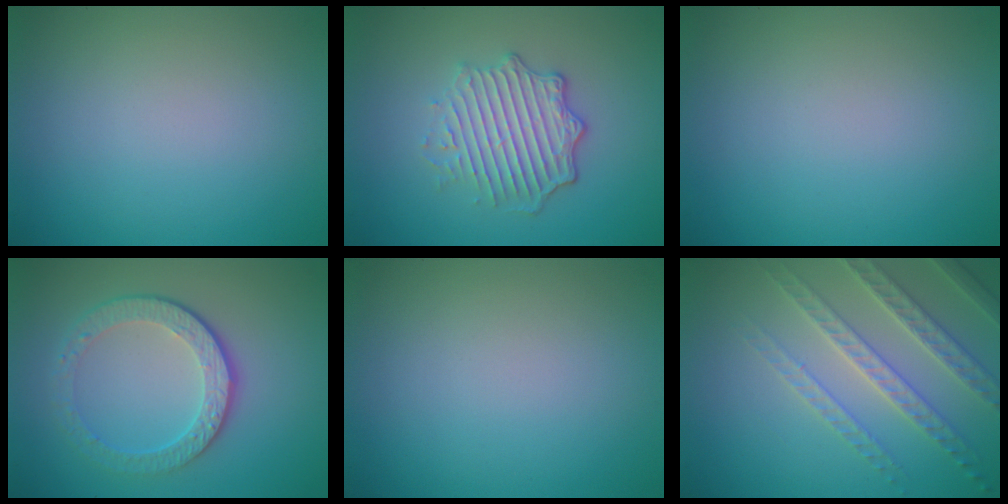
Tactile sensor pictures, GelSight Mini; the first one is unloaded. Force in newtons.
{"total": 4.5, "press": 3.5, "slide": 2.9}
{"total": 0.0}
{"total": 4.7, "press": 3.3, "slide": 3.3}
{"total": 0.0}
{"total": 3.9, "press": 3.8, "slide": 1.0}